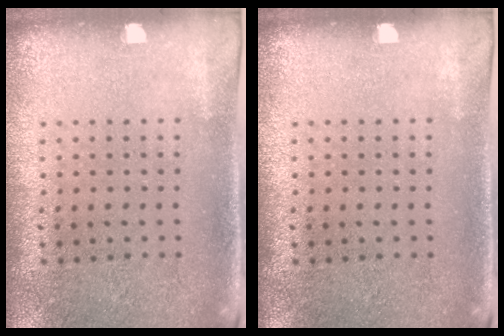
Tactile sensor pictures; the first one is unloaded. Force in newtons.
{"total": 0.0}